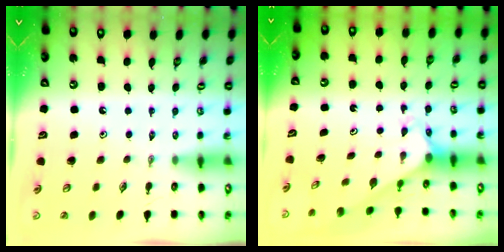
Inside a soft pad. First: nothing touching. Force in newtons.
{"total": 2.2, "press": 2.2, "slide": 0.1}